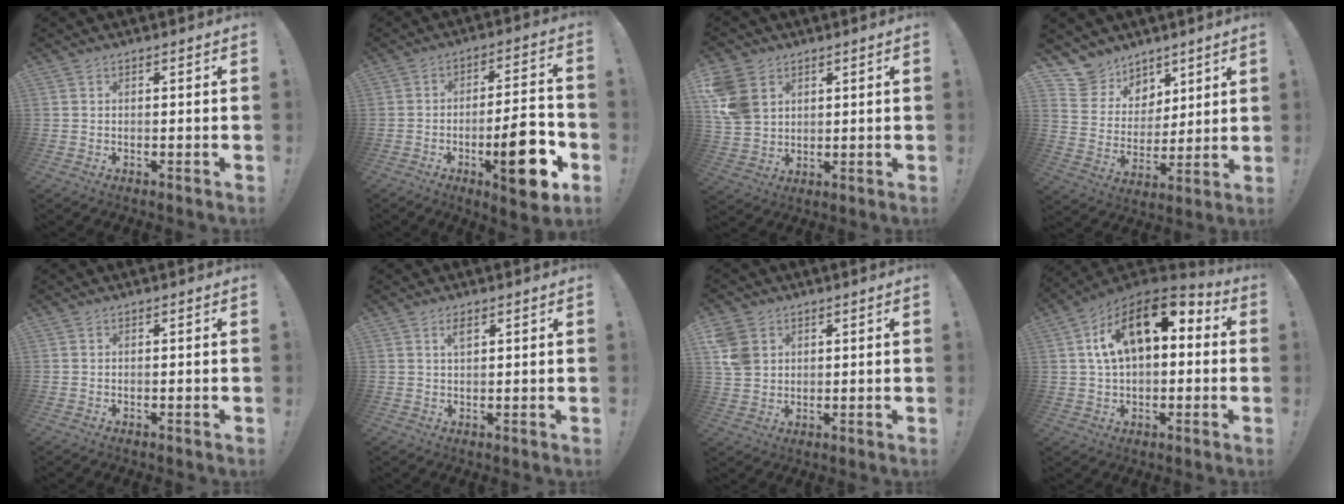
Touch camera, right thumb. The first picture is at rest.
{"total": 16.3, "force": [-5.8, 4.8, 14.4], "torque": [-0.180, 0.019, -0.086]}
{"total": 10.6, "force": [4.5, 8.0, 5.2], "torque": [-0.116, -0.011, 0.094]}
{"total": 11.1, "force": [8.0, 7.7, 1.0], "torque": [-0.026, -0.067, 0.160]}
{"total": 0.0}
{"total": 2.4, "force": [1.4, 0.8, 1.8], "torque": [-0.022, -0.006, 0.022]}
{"total": 7.6, "force": [2.8, 6.2, 3.4], "torque": [-0.072, -0.002, 0.059]}
{"total": 16.9, "force": [5.4, 9.4, 12.9], "torque": [-0.206, -0.010, 0.093]}